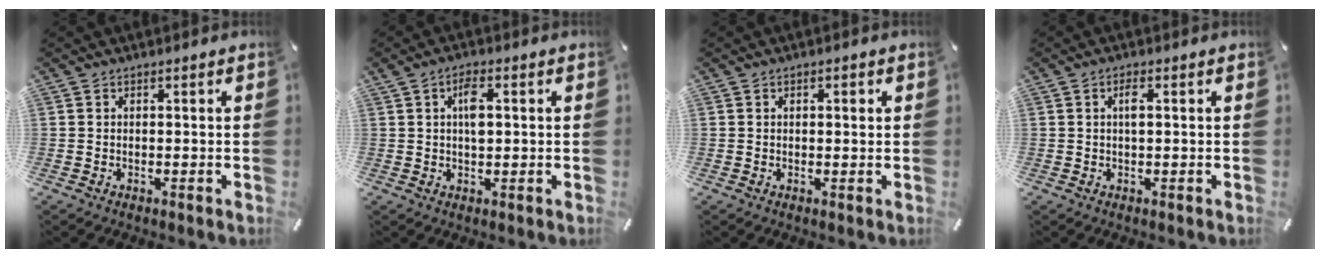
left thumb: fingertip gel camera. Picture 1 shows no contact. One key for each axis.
{"total": 4.7, "fx": 1.1, "fy": 2.1, "fz": 4.0, "tx": -0.070, "ty": 0.002, "tz": 0.014}
{"total": 1.4, "fx": 0.2, "fy": 0.7, "fz": 1.2, "tx": -0.025, "ty": 0.005, "tz": 0.002}
{"total": 2.2, "fx": 0.4, "fy": 0.6, "fz": 2.1, "tx": -0.043, "ty": 0.004, "tz": 0.005}